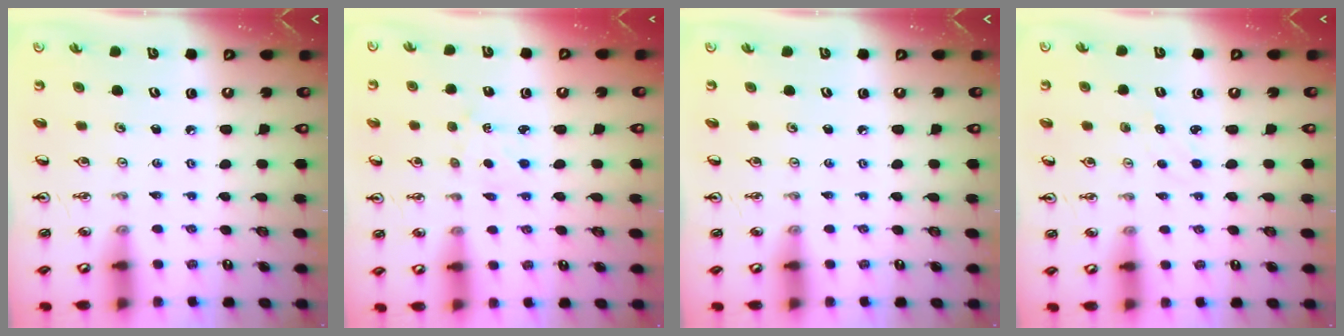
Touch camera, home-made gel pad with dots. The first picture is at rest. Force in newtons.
{"total": 2.3, "press": 2.3, "slide": 0.2}
{"total": 0.0}
{"total": 1.2, "press": 1.1, "slide": 0.2}